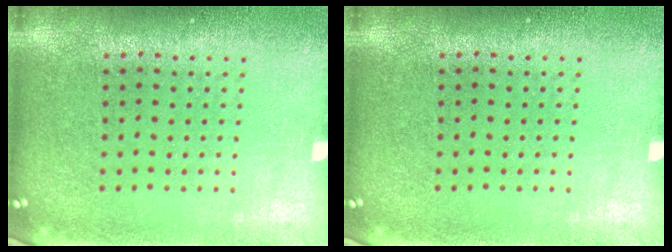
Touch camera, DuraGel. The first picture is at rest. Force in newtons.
{"total": 0.0}